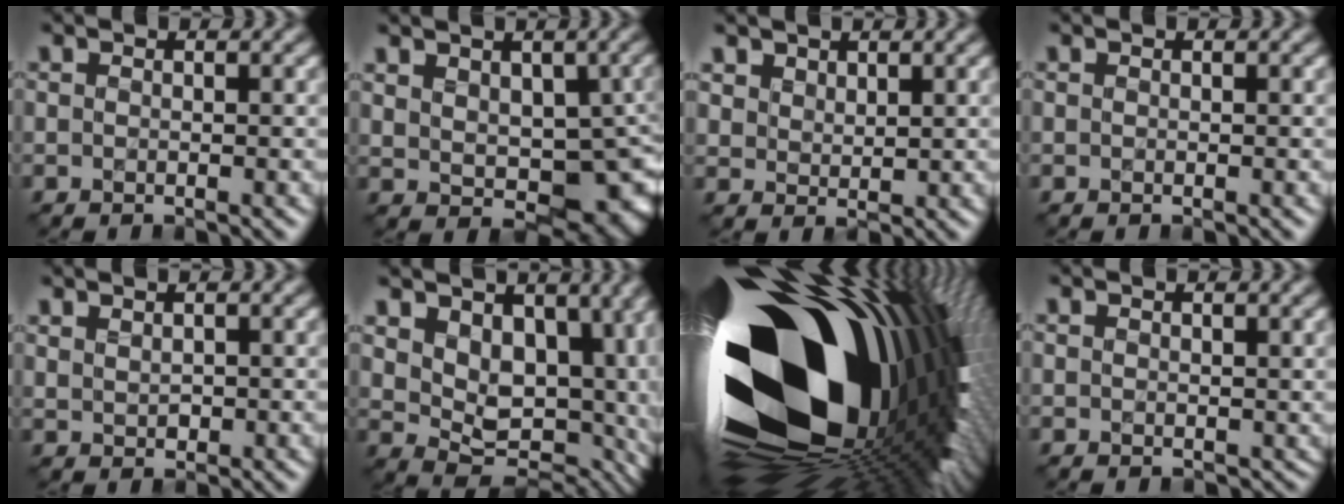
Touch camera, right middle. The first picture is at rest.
{"total": 8.1, "force": [0.5, 5.2, 6.2], "torque": [-0.087, -0.022, 0.030]}
{"total": 2.0, "force": [1.5, 1.3, 0.2], "torque": [-0.017, -0.004, 0.044]}
{"total": 0.0}
{"total": 1.0, "force": [0.6, 0.6, 0.6], "torque": [-0.012, -0.004, 0.015]}
{"total": 11.9, "force": [3.7, 7.8, 8.2], "torque": [-0.119, -0.001, 0.069]}
{"total": 21.8, "force": [1.2, 11.2, 18.7], "torque": [-0.314, -0.043, 0.007]}
{"total": 0.7, "force": [-0.1, 0.6, 0.4], "torque": [-0.003, -0.005, -0.002]}